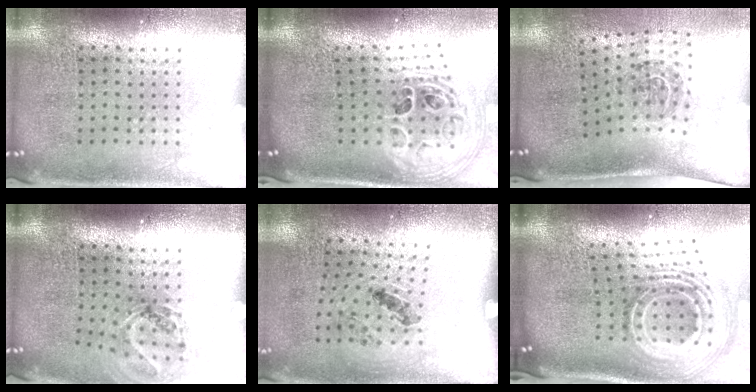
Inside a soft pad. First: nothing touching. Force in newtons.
{"total": 2.2, "press": 1.6, "slide": 1.5}
{"total": 1.7, "press": 1.1, "slide": 1.3}
{"total": 1.1, "press": 1.1, "slide": 0.4}
{"total": 1.2, "press": 0.7, "slide": 0.9}
{"total": 3.2, "press": 2.0, "slide": 2.5}